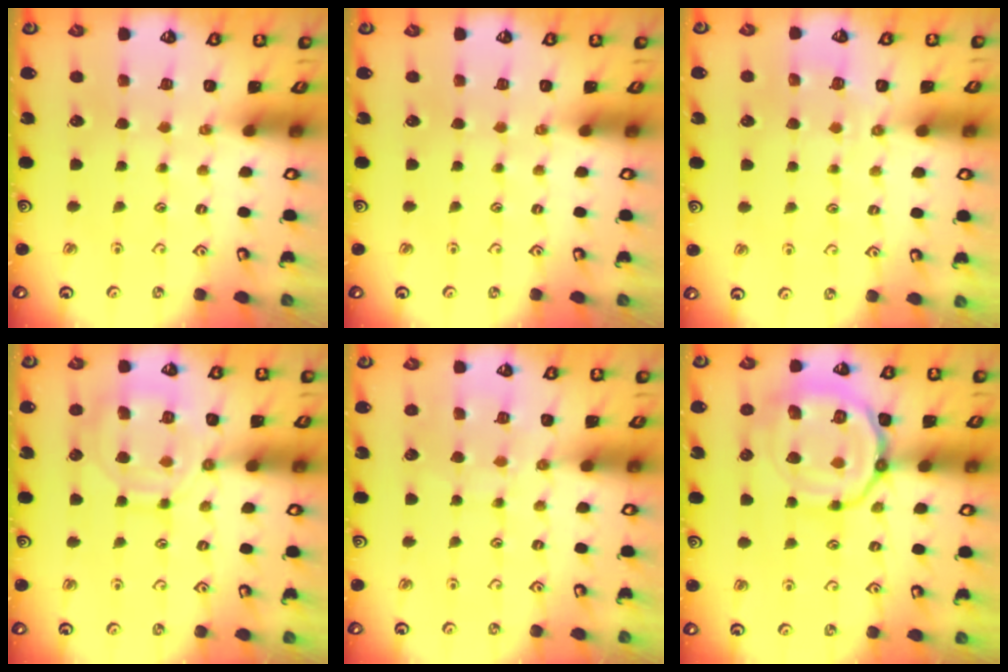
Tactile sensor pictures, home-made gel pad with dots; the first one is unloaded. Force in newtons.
{"total": 0.0}
{"total": 2.8, "press": 2.5, "slide": 1.3}
{"total": 11.5, "press": 11.5, "slide": 1.1}
{"total": 6.7, "press": 6.6, "slide": 0.6}
{"total": 18.1, "press": 18.1, "slide": 1.8}